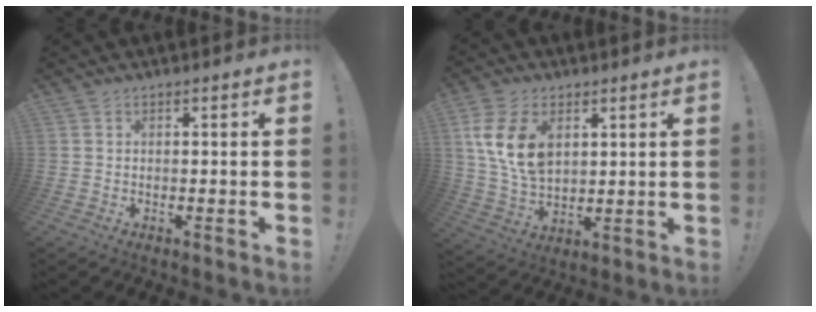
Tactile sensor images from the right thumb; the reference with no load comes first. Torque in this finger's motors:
{"motor_torque": [0.68, 1.58, 0.52, 0.10, 0.18]}